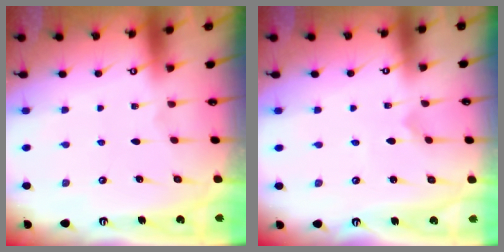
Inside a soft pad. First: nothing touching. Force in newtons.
{"total": 0.0}